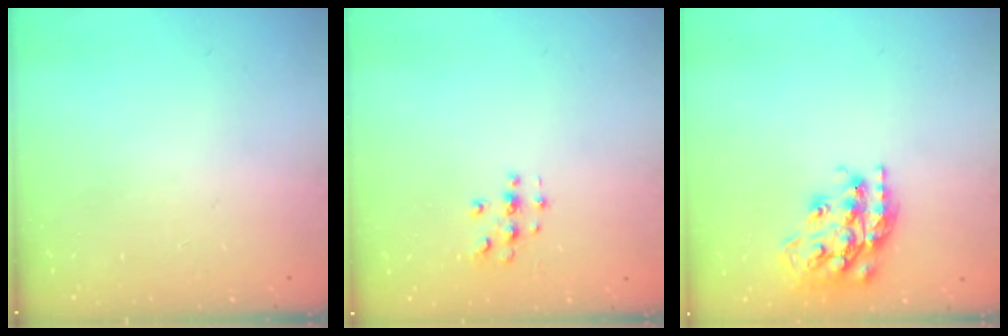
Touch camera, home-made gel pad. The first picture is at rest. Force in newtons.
{"total": 3.4, "press": 3.4, "slide": 0.4}
{"total": 19.3, "press": 19.3, "slide": 1.4}